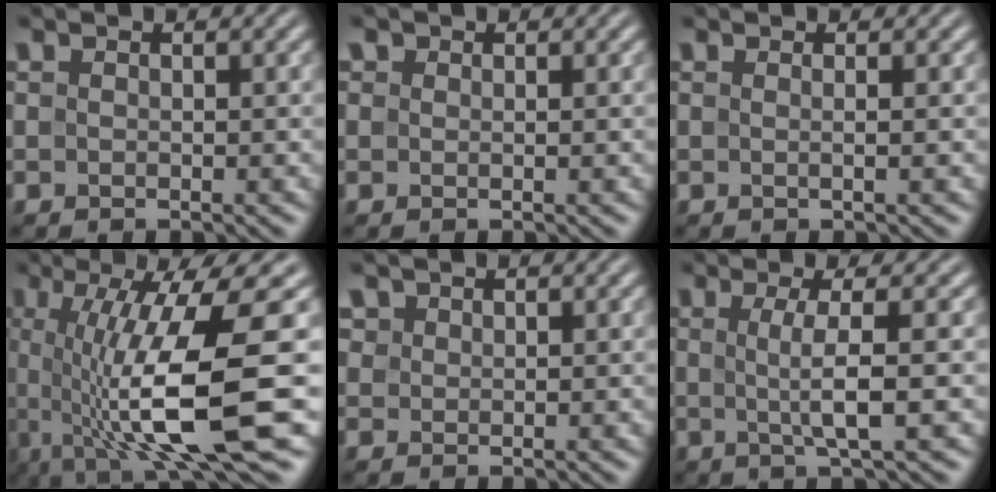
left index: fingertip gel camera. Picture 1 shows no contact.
{"total": 0.7, "force": [0.5, 0.5, 0.2], "torque": [-0.003, -0.003, 0.001]}
{"total": 1.2, "force": [0.1, 0.4, 1.2], "torque": [-0.013, 0.001, -0.009]}
{"total": 12.5, "force": [-1.2, 2.4, 12.2], "torque": [-0.190, -0.007, -0.015]}
{"total": 1.3, "force": [0.8, 1.0, 0.2], "torque": [-0.005, -0.001, 0.016]}
{"total": 3.9, "force": [0.0, 0.6, 3.9], "torque": [-0.066, -0.002, -0.001]}